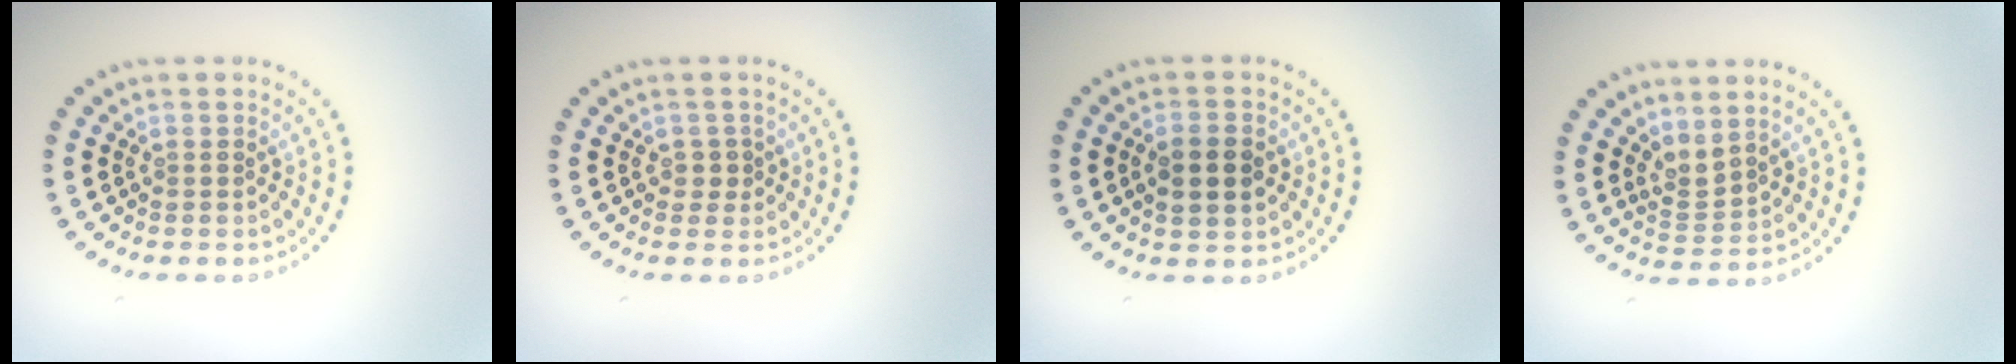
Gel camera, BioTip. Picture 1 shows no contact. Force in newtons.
{"total": 1.1, "press": 0.9, "slide": 0.6}
{"total": 2.7, "press": 2.7, "slide": 0.2}
{"total": 2.1, "press": 1.4, "slide": 1.6}